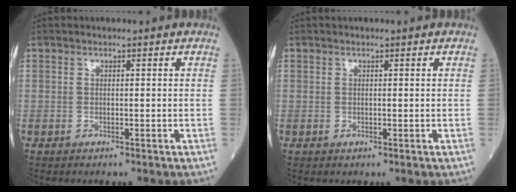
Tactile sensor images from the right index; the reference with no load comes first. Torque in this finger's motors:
{"motor_torque": [0.01, 0.01, 0.00, -0.01]}